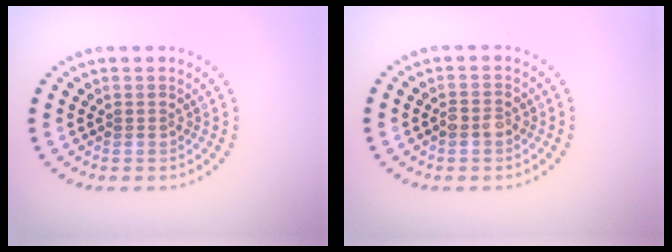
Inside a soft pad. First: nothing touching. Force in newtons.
{"total": 1.7, "press": 1.7, "slide": 0.3}